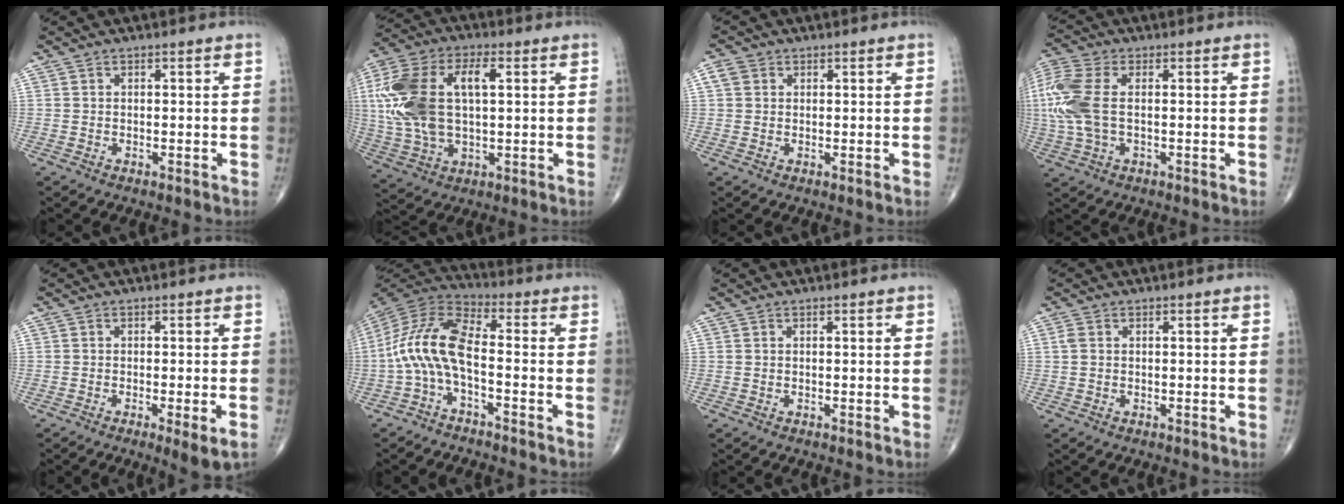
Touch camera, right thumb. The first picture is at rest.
{"total": 19.4, "force": [3.1, 10.1, 16.3], "torque": [-0.359, 0.015, 0.056]}
{"total": 2.5, "force": [0.8, 2.1, 1.0], "torque": [-0.016, 0.005, 0.014]}
{"total": 12.6, "force": [1.0, 7.0, 10.4], "torque": [-0.279, 0.015, 0.020]}
{"total": 4.5, "force": [-1.9, 0.5, 4.0], "torque": [-0.065, -0.005, -0.027]}
{"total": 12.0, "force": [-2.7, 4.8, 10.6], "torque": [-0.224, 0.054, -0.063]}
{"total": 0.0}
{"total": 1.3, "force": [0.2, 0.9, 1.0], "torque": [-0.029, 0.005, 0.006]}